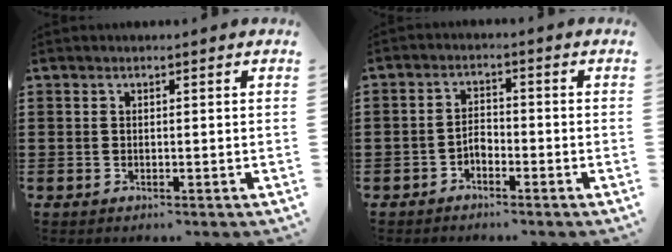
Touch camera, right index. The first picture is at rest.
{"total": 1.9, "force": [-1.5, 1.0, 0.6], "torque": [-0.013, 0.007, -0.032]}